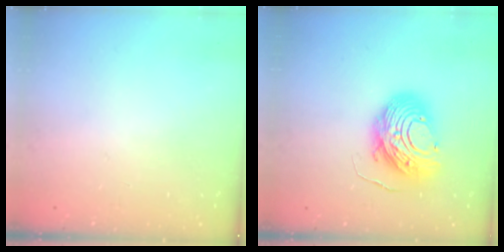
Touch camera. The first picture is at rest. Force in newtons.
{"total": 12.2, "press": 12.1, "slide": 1.2}